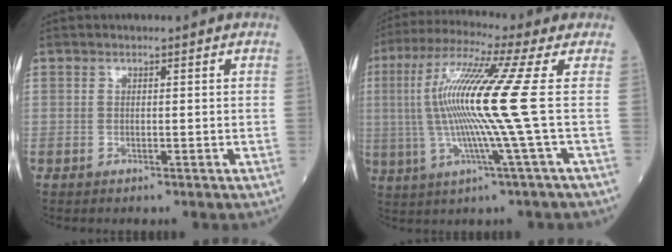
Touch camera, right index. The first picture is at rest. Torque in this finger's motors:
{"motor_torque": [2.12, 0.02, 1.05, 0.21]}